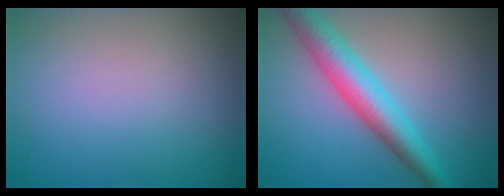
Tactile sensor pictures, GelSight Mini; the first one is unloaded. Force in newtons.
{"total": 5.7, "press": 5.7, "slide": 0.0}